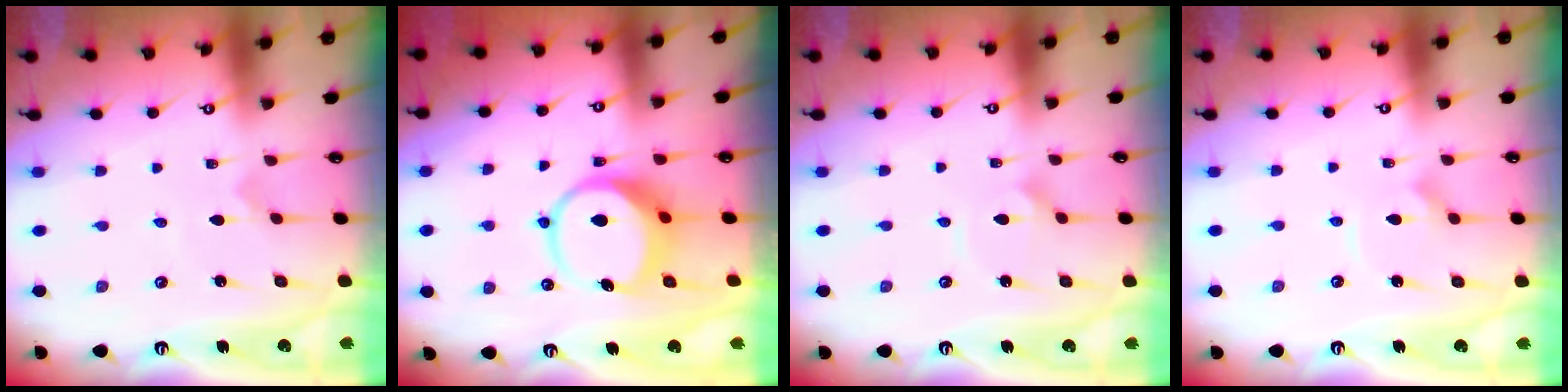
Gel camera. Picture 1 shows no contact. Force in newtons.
{"total": 10.2, "press": 10.2, "slide": 0.8}
{"total": 2.1, "press": 2.1, "slide": 0.1}
{"total": 2.8, "press": 2.8, "slide": 0.3}